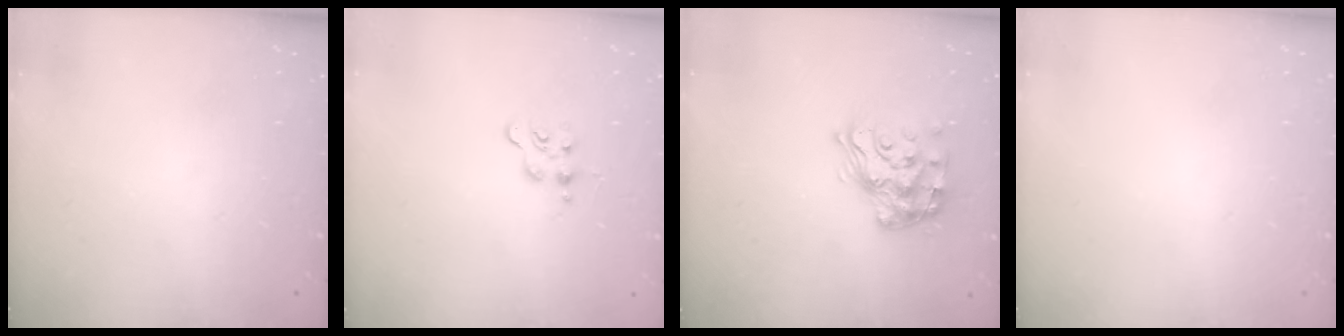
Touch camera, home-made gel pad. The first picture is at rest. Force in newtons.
{"total": 5.6, "press": 5.6, "slide": 0.6}
{"total": 17.0, "press": 17.0, "slide": 1.2}
{"total": 0.0}